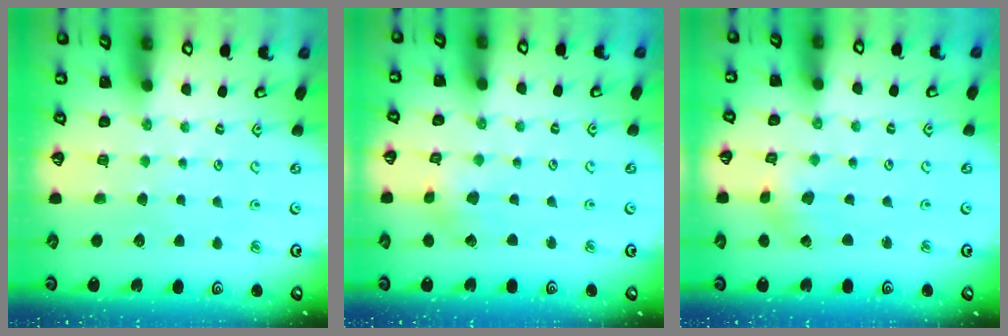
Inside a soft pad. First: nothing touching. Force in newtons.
{"total": 3.2, "press": 3.2, "slide": 0.3}
{"total": 1.0, "press": 1.0, "slide": 0.1}